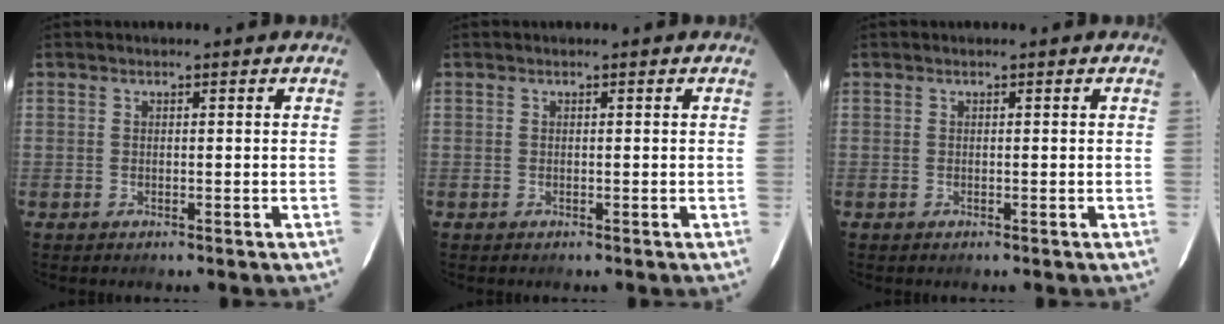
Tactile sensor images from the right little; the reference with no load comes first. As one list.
[{"total": 0.0}, {"total": 0.0}]